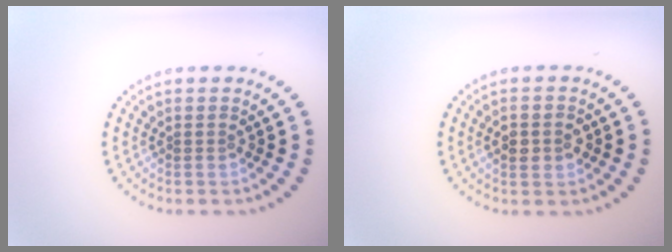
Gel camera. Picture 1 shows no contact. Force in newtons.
{"total": 2.9, "press": 2.9, "slide": 0.2}